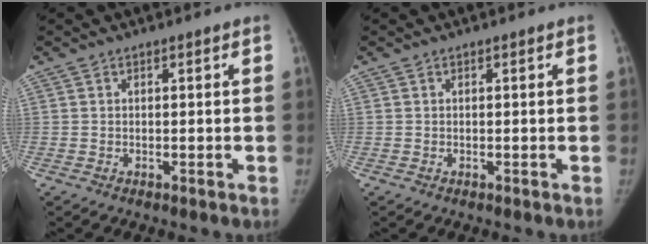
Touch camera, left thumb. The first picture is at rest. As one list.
[{"total": 0.0}]